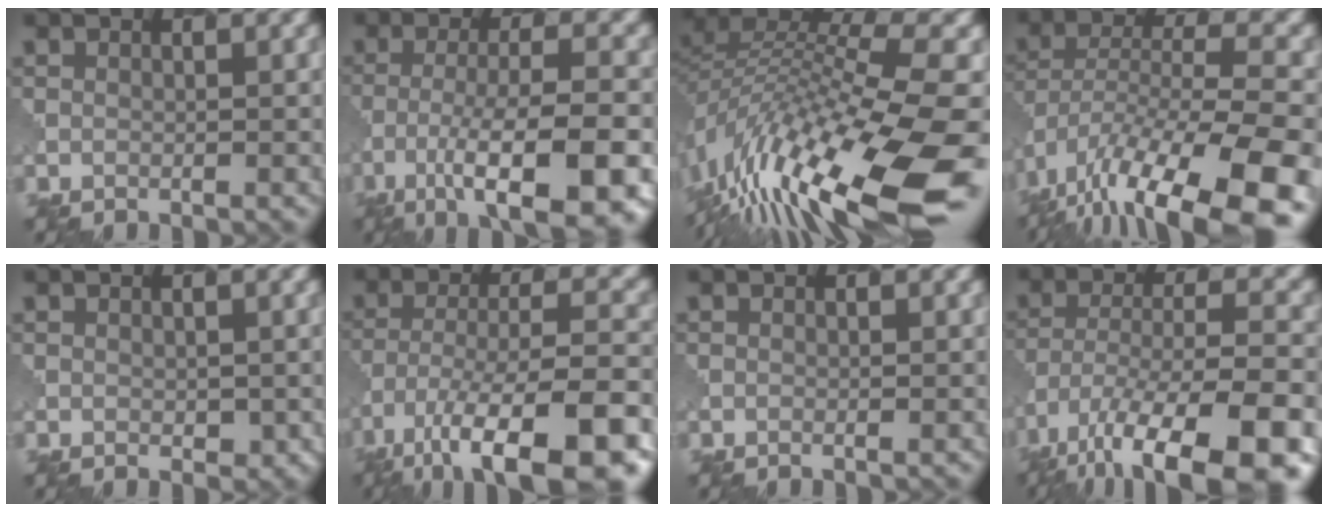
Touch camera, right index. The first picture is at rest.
{"total": 11.8, "force": [-6.1, 3.4, 9.5], "torque": [-0.165, -0.009, -0.092]}
{"total": 16.8, "force": [-8.0, 4.5, 14.1], "torque": [-0.287, 0.016, -0.136]}
{"total": 14.6, "force": [-9.2, 4.6, 10.4], "torque": [-0.197, -0.004, -0.140]}
{"total": 1.2, "force": [0.0, 1.0, 0.6], "torque": [-0.012, -0.007, 0.007]}
{"total": 13.3, "force": [-8.0, 4.2, 9.7], "torque": [-0.182, -0.008, -0.119]}
{"total": 0.0}
{"total": 14.7, "force": [-9.2, 5.3, 10.2], "torque": [-0.193, -0.034, -0.127]}